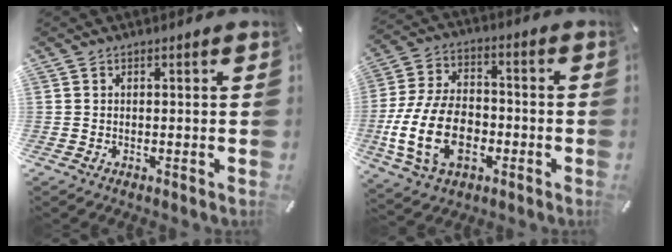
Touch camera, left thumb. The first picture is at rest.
{"total": 17.6, "force": [-4.7, 11.8, 12.3], "torque": [-0.271, 0.016, -0.080]}